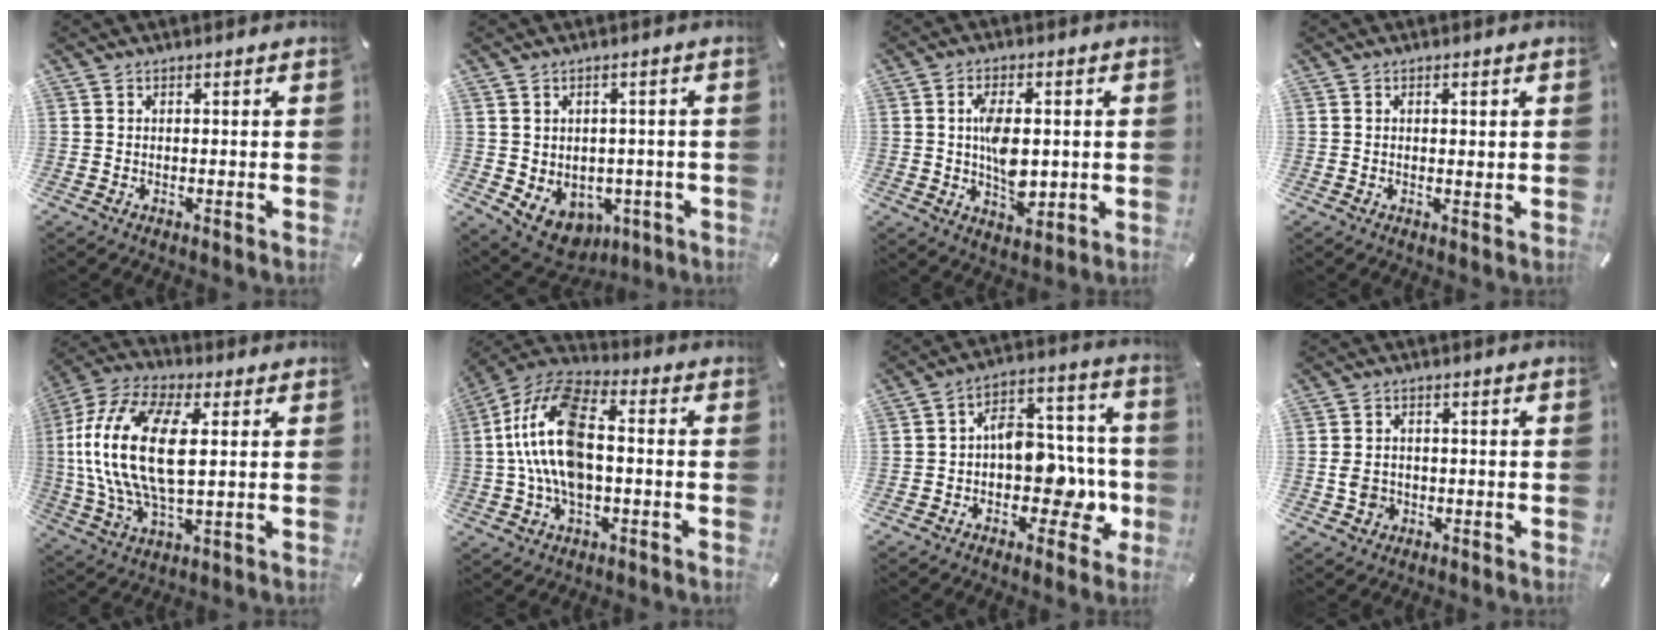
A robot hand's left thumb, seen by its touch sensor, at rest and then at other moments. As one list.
[{"total": 5.5, "force": [-1.3, 5.1, 1.8], "torque": [-0.034, -0.010, -0.021]}, {"total": 9.4, "force": [-0.1, 5.4, 7.7], "torque": [-0.133, 0.001, -0.004]}, {"total": 0.9, "force": [0.2, 0.4, 0.8], "torque": [-0.008, -0.001, 0.001]}, {"total": 19.9, "force": [3.1, 10.1, 16.9], "torque": [-0.375, -0.004, 0.049]}, {"total": 16.6, "force": [-0.5, 9.4, 13.7], "torque": [-0.300, 0.005, -0.013]}, {"total": 13.4, "force": [-2.5, 9.6, 9.0], "torque": [-0.116, 0.009, -0.033]}, {"total": 3.6, "force": [-0.9, 3.2, 1.3], "torque": [-0.014, 0.003, -0.018]}]